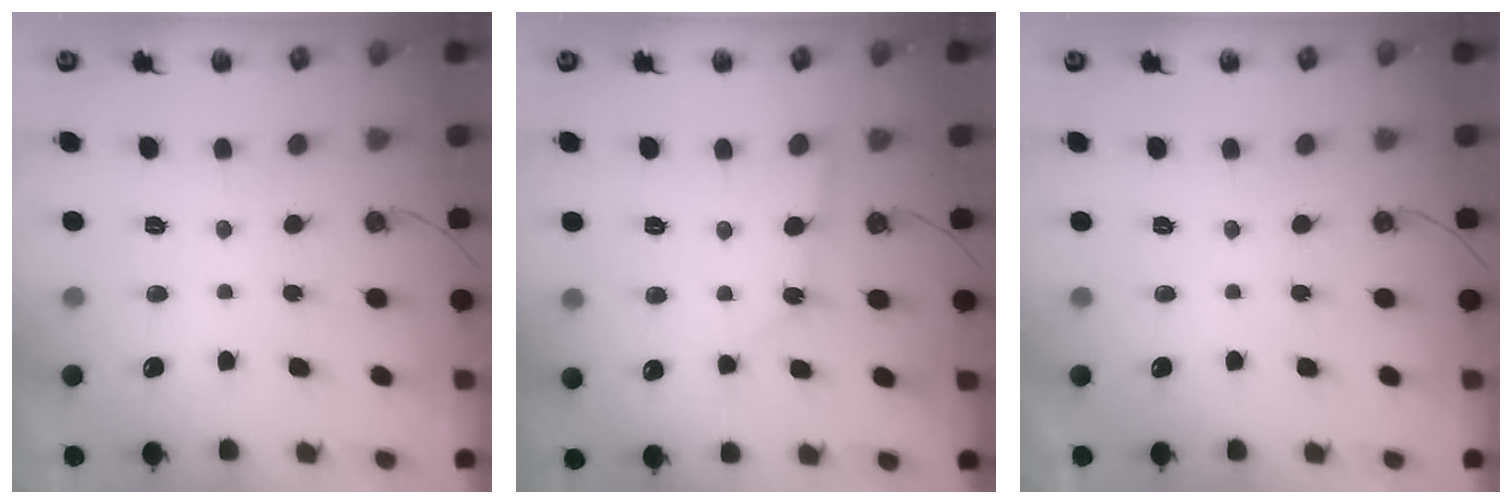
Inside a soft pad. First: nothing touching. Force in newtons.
{"total": 2.6, "press": 2.6, "slide": 0.2}
{"total": 0.0}